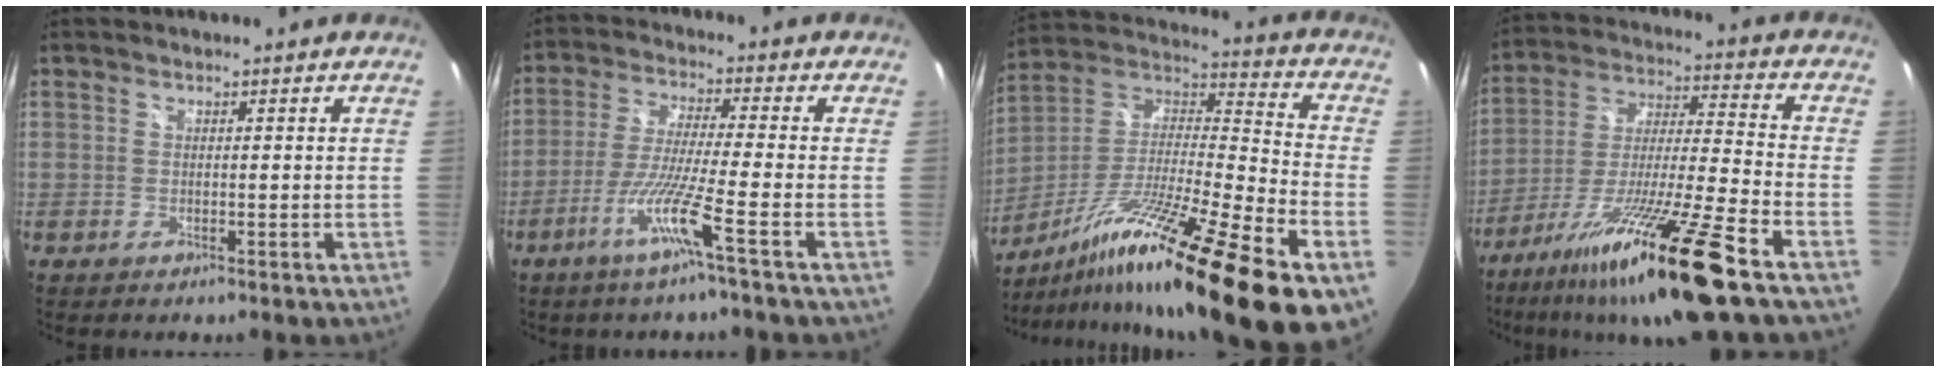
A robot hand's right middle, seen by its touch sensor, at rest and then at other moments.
{"total": 9.0, "force": [-4.5, -1.6, 7.6], "torque": [-0.164, -0.010, -0.089]}
{"total": 29.1, "force": [-15.1, 2.0, 24.9], "torque": [-0.378, -0.054, -0.256]}
{"total": 19.6, "force": [-13.1, -0.9, 14.6], "torque": [-0.279, -0.031, -0.230]}